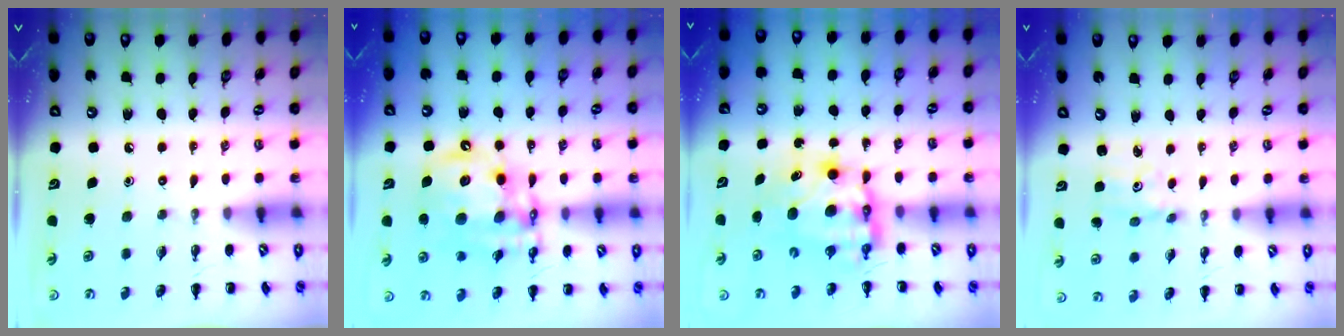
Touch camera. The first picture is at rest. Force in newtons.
{"total": 16.0, "press": 15.5, "slide": 4.0}
{"total": 7.3, "press": 7.0, "slide": 2.1}
{"total": 2.1, "press": 2.0, "slide": 0.6}